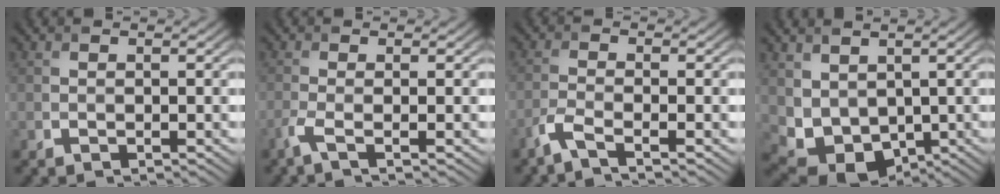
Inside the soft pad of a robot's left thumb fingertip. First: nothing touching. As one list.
[{"total": 2.2, "force": [-1.2, 0.1, 1.9], "torque": [-0.044, -0.001, -0.038]}, {"total": 3.0, "force": [-2.1, 0.4, 2.1], "torque": [-0.042, -0.002, -0.058]}, {"total": 6.3, "force": [1.5, 4.8, 3.7], "torque": [-0.104, -0.023, 0.041]}]